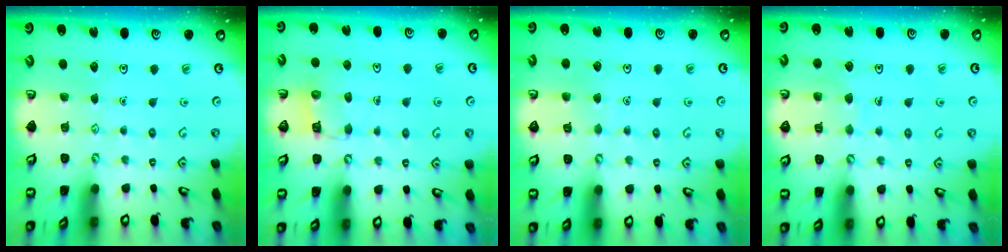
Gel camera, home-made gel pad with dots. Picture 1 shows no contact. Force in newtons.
{"total": 4.8, "press": 4.8, "slide": 0.4}
{"total": 2.6, "press": 2.6, "slide": 0.3}
{"total": 5.4, "press": 5.3, "slide": 0.5}